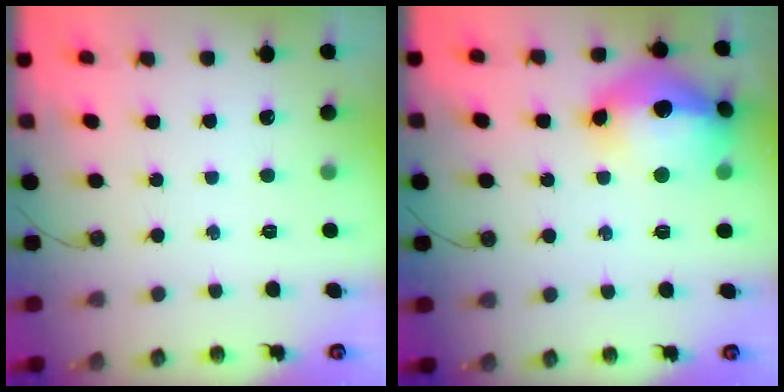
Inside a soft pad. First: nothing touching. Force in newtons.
{"total": 19.3, "press": 19.2, "slide": 1.6}